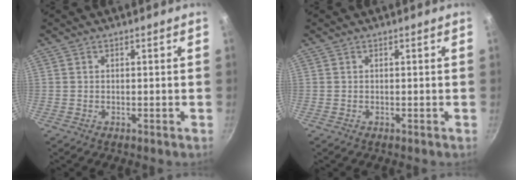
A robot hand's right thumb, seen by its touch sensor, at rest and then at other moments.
{"total": 0.0}